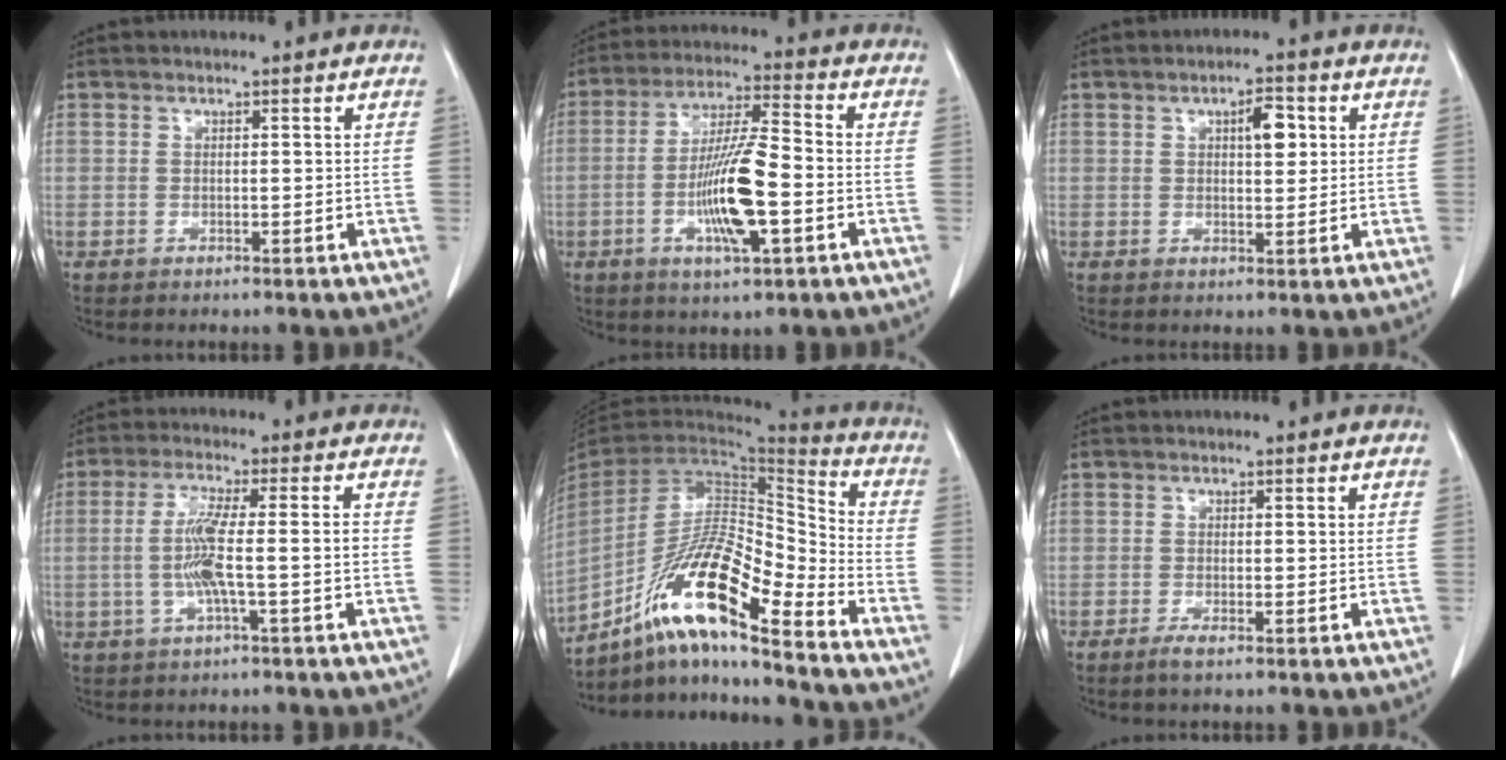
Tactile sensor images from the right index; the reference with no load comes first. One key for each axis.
{"total": 12.2, "fx": -3.3, "fy": 1.6, "fz": 11.6, "tx": -0.222, "ty": -0.003, "tz": -0.061}
{"total": 4.3, "fx": 1.4, "fy": 1.5, "fz": 3.7, "tx": -0.055, "ty": 0.006, "tz": 0.019}
{"total": 7.1, "fx": -1.3, "fy": 0.0, "fz": 7.0, "tx": -0.138, "ty": 0.009, "tz": -0.024}
{"total": 16.4, "fx": -10.8, "fy": 1.7, "fz": 12.2, "tx": -0.226, "ty": 0.008, "tz": -0.193}
{"total": 1.5, "fx": -1.0, "fy": 0.0, "fz": 1.1, "tx": -0.021, "ty": -0.004, "tz": -0.018}